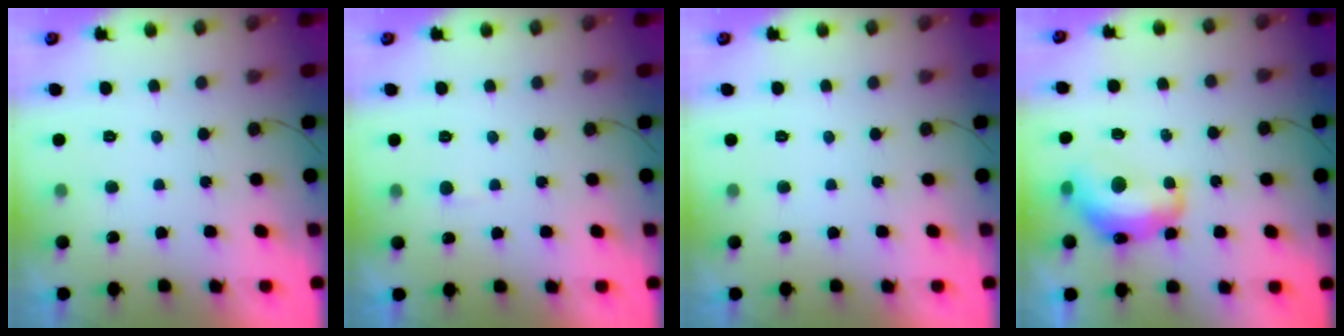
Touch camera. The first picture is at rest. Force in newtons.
{"total": 2.3, "press": 2.3, "slide": 0.3}
{"total": 0.0}
{"total": 13.3, "press": 13.3, "slide": 1.1}